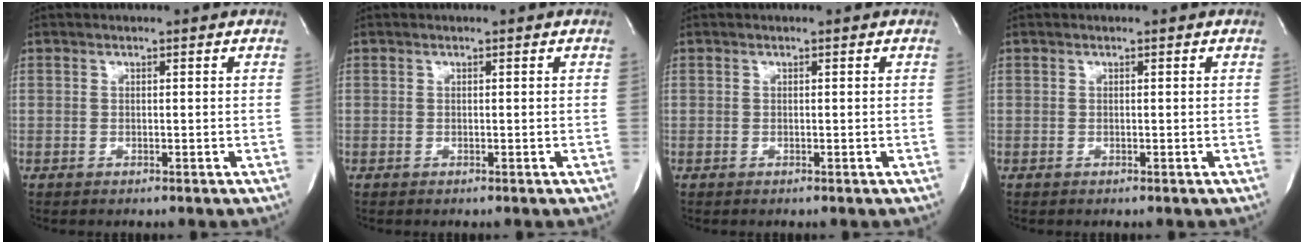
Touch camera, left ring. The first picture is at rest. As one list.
[{"total": 0.0}, {"total": 0.0}, {"total": 0.0}]